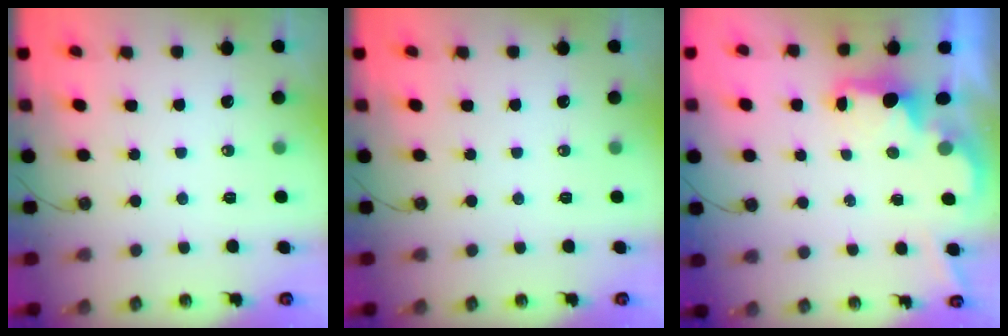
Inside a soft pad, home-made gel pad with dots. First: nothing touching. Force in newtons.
{"total": 0.0}
{"total": 1.9, "press": 1.7, "slide": 0.7}